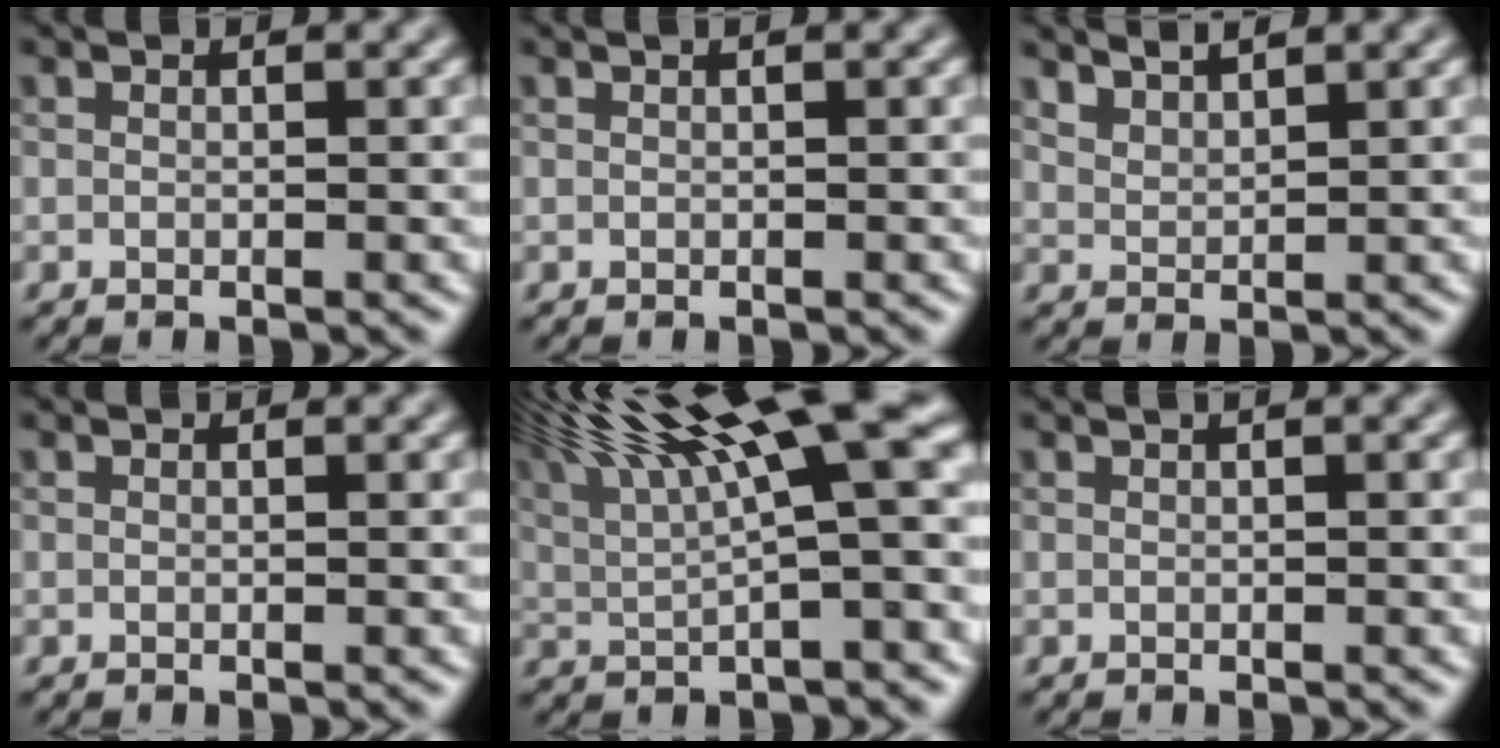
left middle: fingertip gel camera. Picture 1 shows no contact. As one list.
[{"total": 0.9, "force": [0.3, 0.2, 0.8], "torque": [-0.010, 0.007, 0.001]}, {"total": 2.0, "force": [2.0, 0.2, 0.5], "torque": [-0.009, 0.003, 0.038]}, {"total": 0.0}, {"total": 14.5, "force": [6.5, 3.2, 12.5], "torque": [-0.205, 0.025, 0.113]}, {"total": 1.5, "force": [0.6, 0.5, 1.3], "torque": [-0.015, 0.005, 0.004]}]